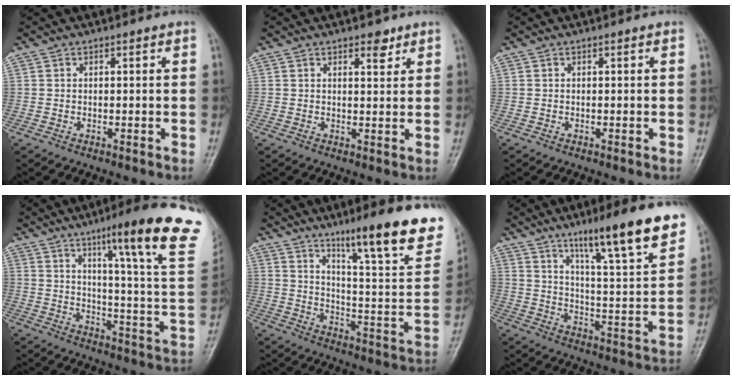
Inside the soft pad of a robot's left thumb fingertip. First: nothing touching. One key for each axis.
{"total": 3.0, "fx": 2.0, "fy": 1.3, "fz": 1.8, "tx": -0.012, "ty": -0.011, "tz": 0.028}
{"total": 0.0}
{"total": 24.0, "fx": 13.4, "fy": 2.3, "fz": 19.7, "tx": -0.256, "ty": -0.054, "tz": 0.181}
{"total": 23.3, "fx": 14.9, "fy": 3.8, "fz": 17.5, "tx": -0.219, "ty": -0.072, "tz": 0.224}
{"total": 19.0, "fx": 12.6, "fy": 2.3, "fz": 14.0, "tx": -0.184, "ty": -0.062, "tz": 0.195}